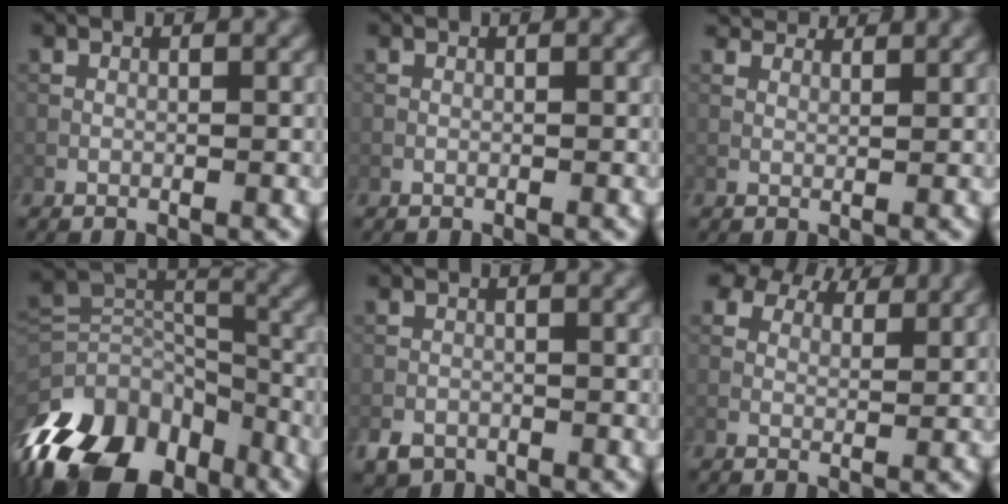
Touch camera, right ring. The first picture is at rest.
{"total": 0.0}
{"total": 5.8, "force": [4.8, 2.3, 2.5], "torque": [-0.064, 0.007, 0.076]}
{"total": 14.6, "force": [-9.4, 8.3, 7.5], "torque": [-0.186, 0.006, -0.165]}
{"total": 1.8, "force": [-1.2, 1.2, 0.4], "torque": [-0.004, -0.002, -0.027]}
{"total": 6.5, "force": [5.1, 3.0, 2.7], "torque": [-0.058, 0.001, 0.074]}